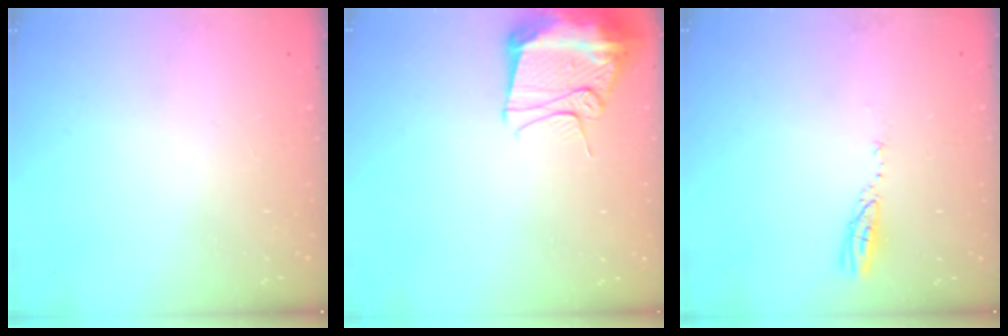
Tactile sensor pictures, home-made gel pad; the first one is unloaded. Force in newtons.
{"total": 13.4, "press": 13.4, "slide": 1.3}
{"total": 3.5, "press": 3.4, "slide": 0.3}